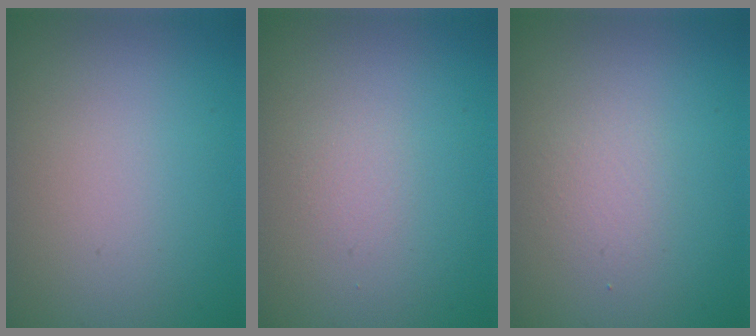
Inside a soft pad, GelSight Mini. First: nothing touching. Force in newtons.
{"total": 0.7, "press": 0.7, "slide": 0.0}
{"total": 1.3, "press": 1.3, "slide": 0.1}